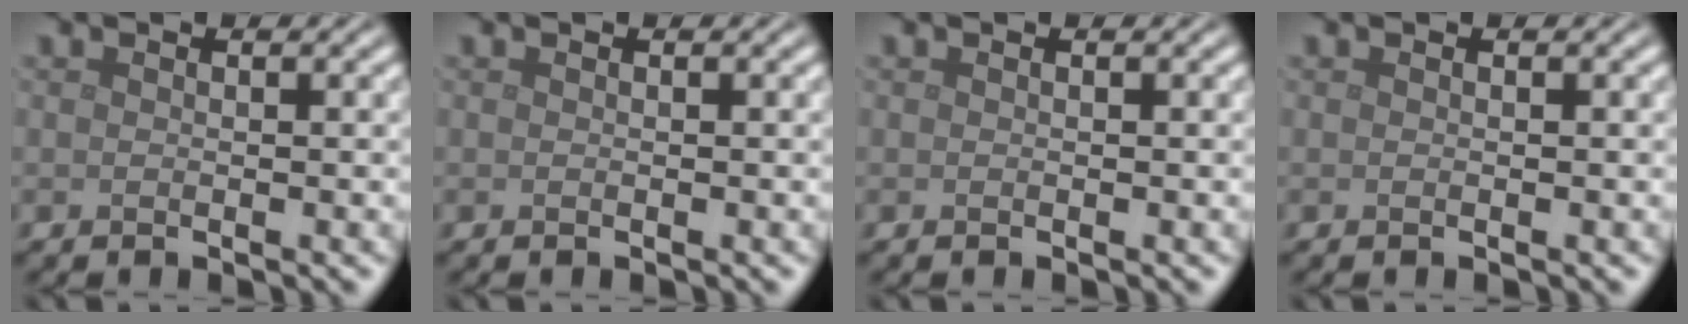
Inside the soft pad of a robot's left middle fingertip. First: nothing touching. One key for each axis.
{"total": 0.0}
{"total": 0.0}
{"total": 0.0}